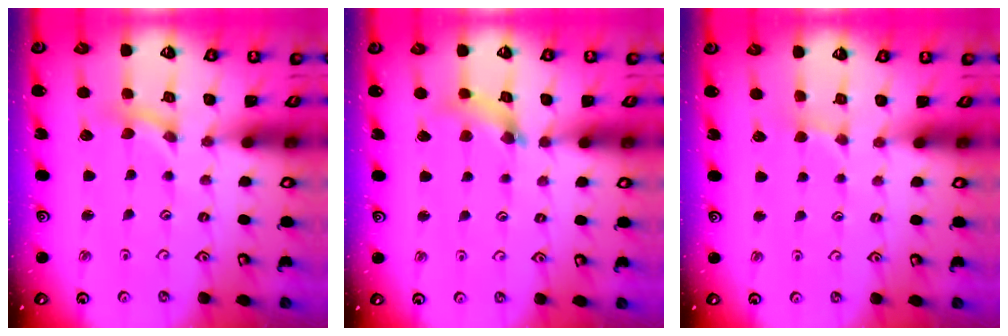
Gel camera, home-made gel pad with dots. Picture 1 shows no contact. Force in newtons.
{"total": 5.7, "press": 5.7, "slide": 0.5}
{"total": 1.5, "press": 1.5, "slide": 0.2}